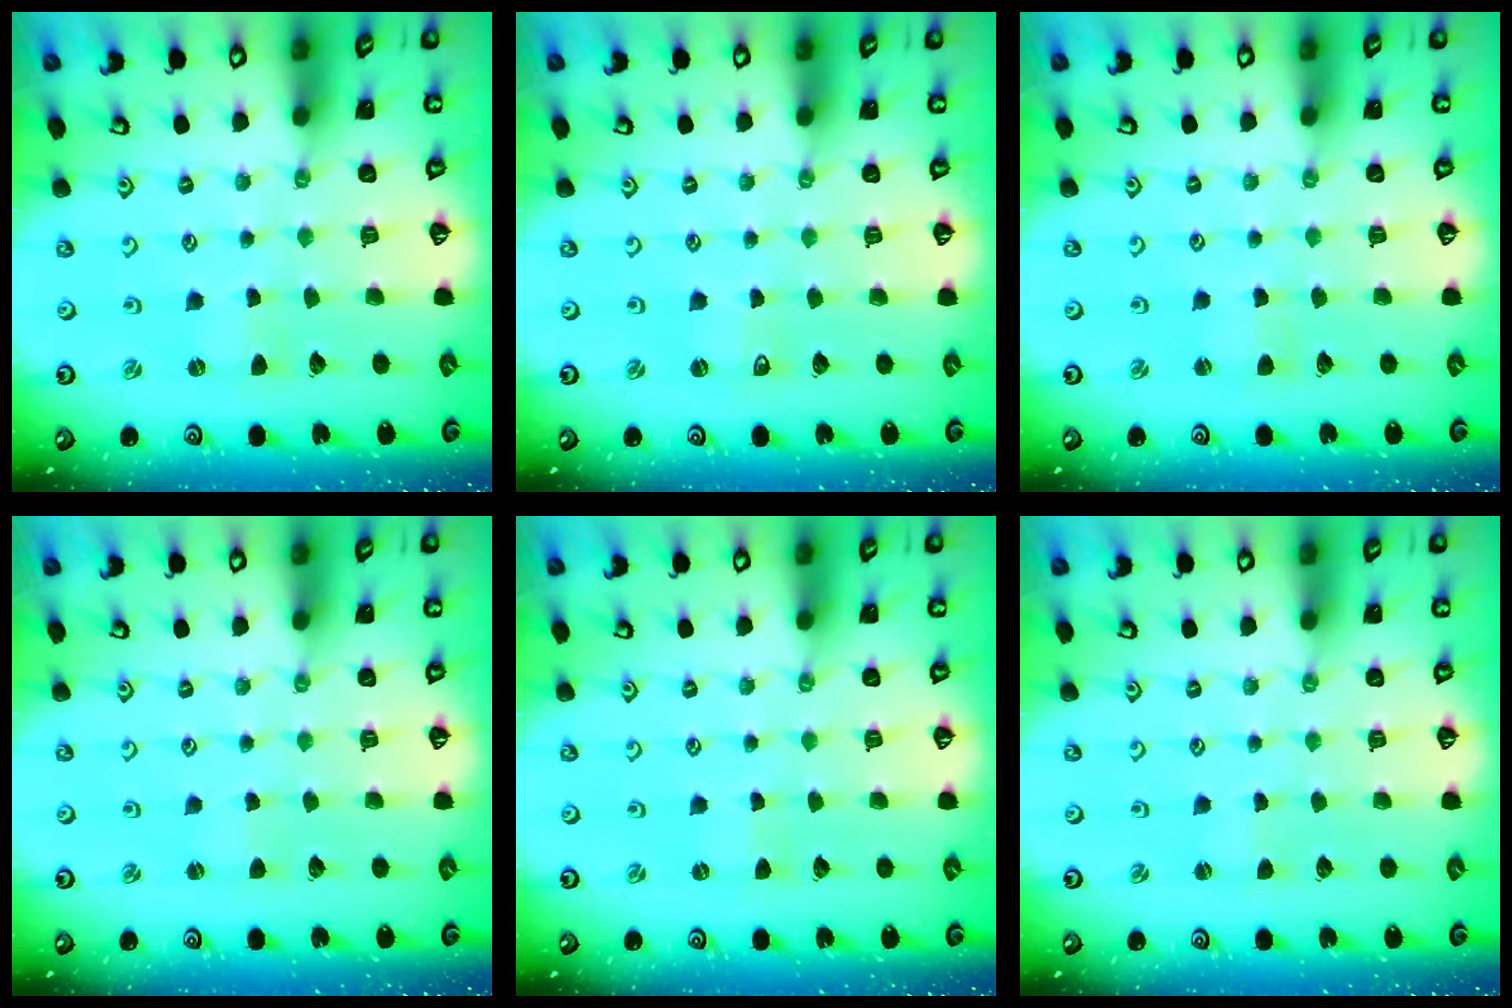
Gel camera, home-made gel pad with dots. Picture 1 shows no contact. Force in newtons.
{"total": 2.3, "press": 2.2, "slide": 0.4}
{"total": 0.9, "press": 0.9, "slide": 0.2}
{"total": 0.7, "press": 0.7, "slide": 0.1}
{"total": 0.0}
{"total": 0.0}